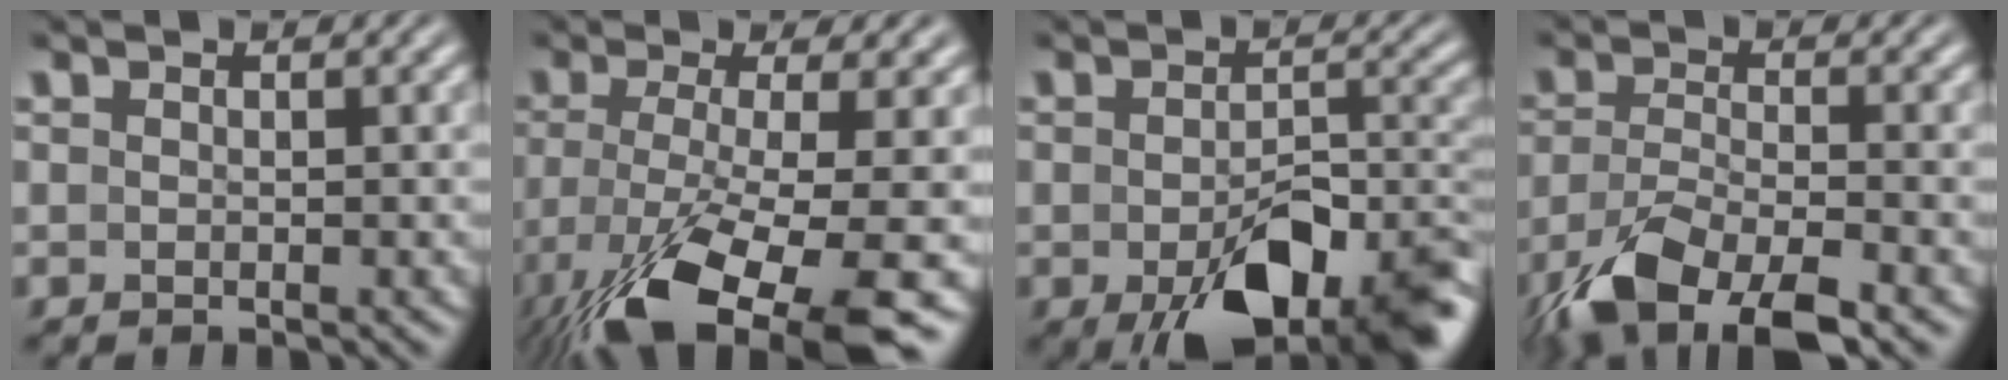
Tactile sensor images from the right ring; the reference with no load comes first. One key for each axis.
{"total": 9.9, "fx": -4.1, "fy": 3.7, "fz": 8.3, "tx": -0.163, "ty": -0.050, "tz": -0.034}
{"total": 9.7, "fx": -4.4, "fy": 4.3, "fz": 7.4, "tx": -0.113, "ty": -0.029, "tz": -0.056}
{"total": 7.0, "fx": -4.1, "fy": 3.0, "fz": 4.8, "tx": -0.100, "ty": -0.030, "tz": -0.052}